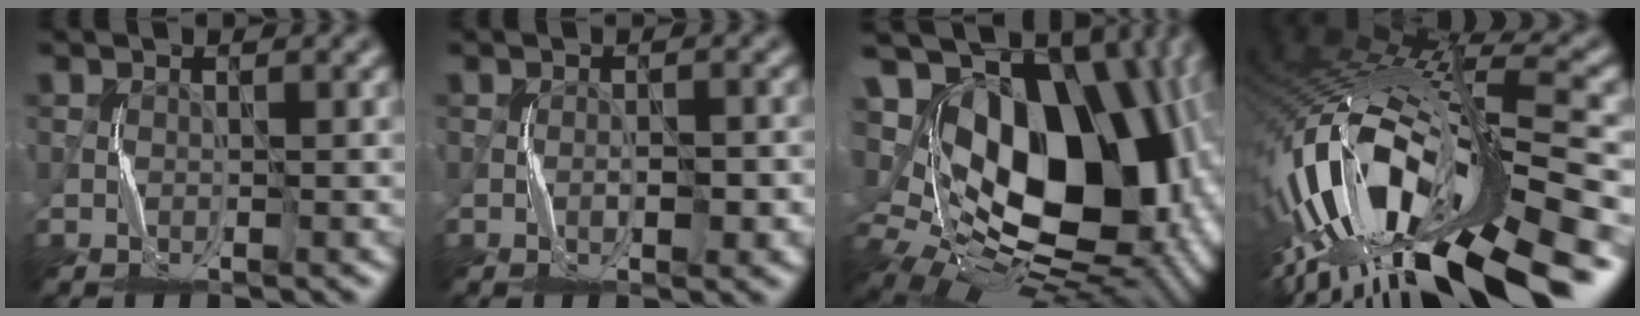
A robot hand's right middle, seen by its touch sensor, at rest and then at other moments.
{"total": 2.2, "force": [-0.7, 0.7, 2.0], "torque": [-0.032, 0.002, -0.009]}
{"total": 18.3, "force": [2.8, 12.0, 13.5], "torque": [-0.172, 0.010, 0.067]}
{"total": 18.0, "force": [-8.3, 7.3, 14.2], "torque": [-0.287, -0.020, -0.127]}